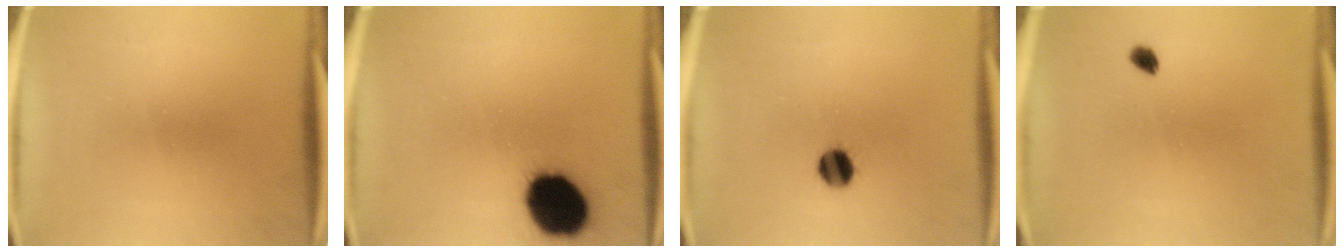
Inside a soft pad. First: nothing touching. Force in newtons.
{"total": 17.9}
{"total": 5.3}
{"total": 1.7}